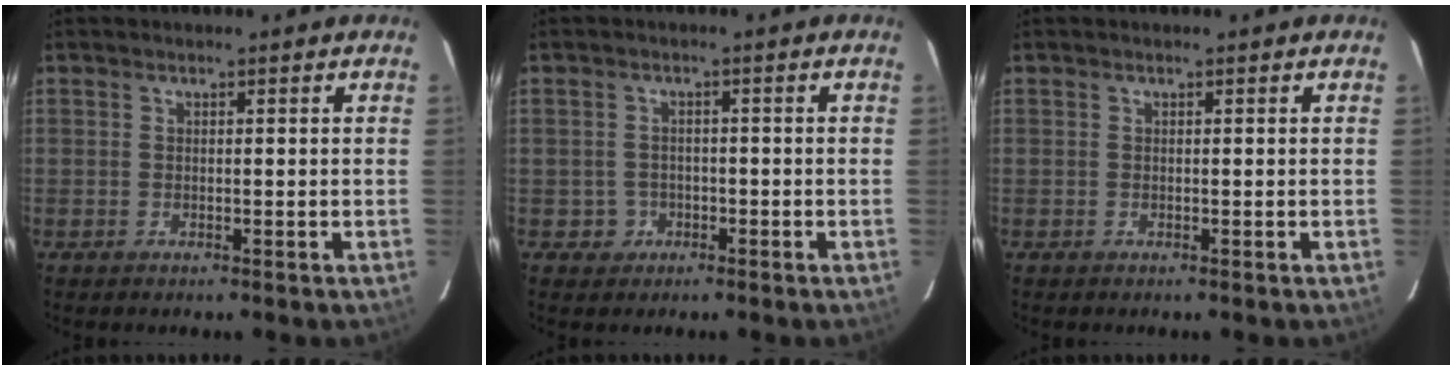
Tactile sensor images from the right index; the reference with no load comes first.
{"total": 2.5, "force": [-1.0, 2.3, 0.0], "torque": [0.009, 0.012, -0.014]}
{"total": 0.0}